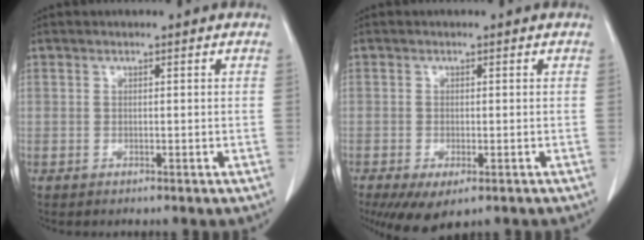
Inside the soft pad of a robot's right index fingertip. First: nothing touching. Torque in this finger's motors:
{"motor_torque": [1.09, -1.05, 0.65, 0.17]}